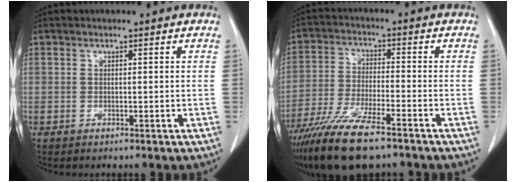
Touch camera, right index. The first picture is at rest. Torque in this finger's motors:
{"motor_torque": [1.23, -0.91, 0.92, 0.21]}